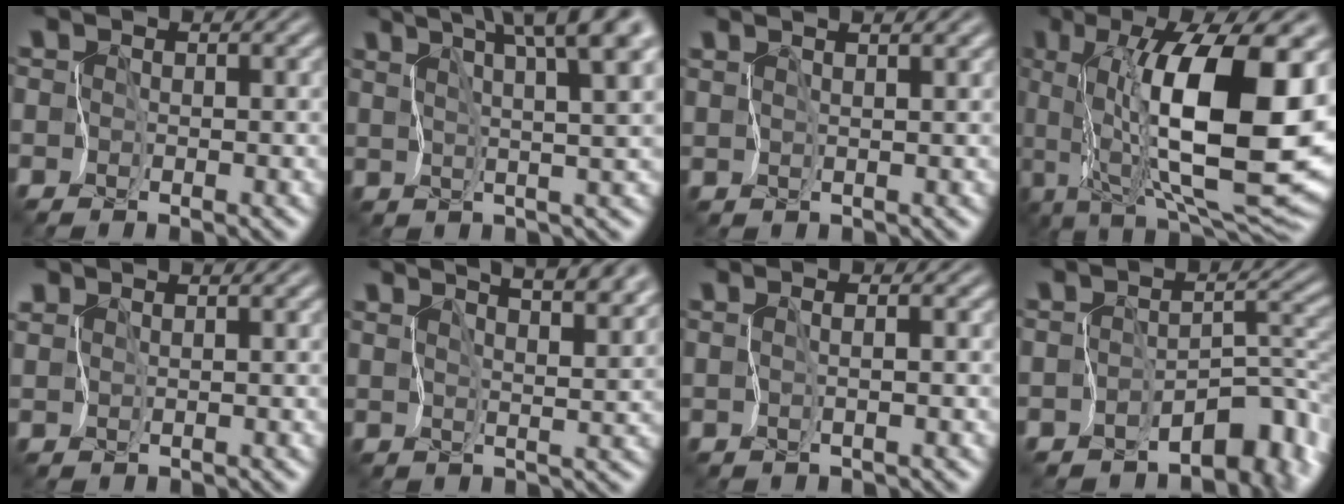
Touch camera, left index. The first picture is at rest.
{"total": 9.2, "force": [5.7, 1.1, 7.1], "torque": [-0.113, 0.007, 0.091]}
{"total": 2.3, "force": [2.1, -0.4, 0.8], "torque": [-0.012, -0.006, 0.040]}
{"total": 11.7, "force": [1.8, 1.6, 11.4], "torque": [-0.183, -0.024, 0.050]}
{"total": 1.6, "force": [1.5, -0.2, -0.4], "torque": [-0.006, -0.009, 0.035]}
{"total": 8.2, "force": [6.7, 1.8, 4.3], "torque": [-0.057, 0.005, 0.093]}
{"total": 1.2, "force": [0.1, -1.1, -0.1], "torque": [0.006, -0.011, 0.019]}
{"total": 7.4, "force": [-6.2, 3.0, 2.9], "torque": [-0.025, -0.005, -0.066]}